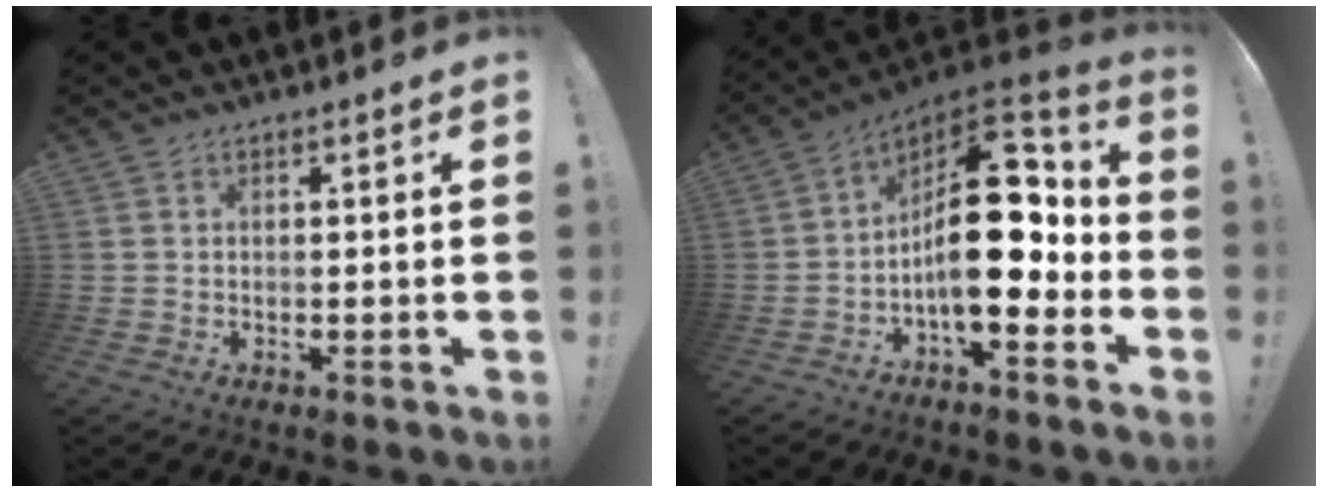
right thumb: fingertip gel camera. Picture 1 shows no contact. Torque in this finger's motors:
{"motor_torque": [0.65, 1.10, 1.83, -0.94, 0.32]}